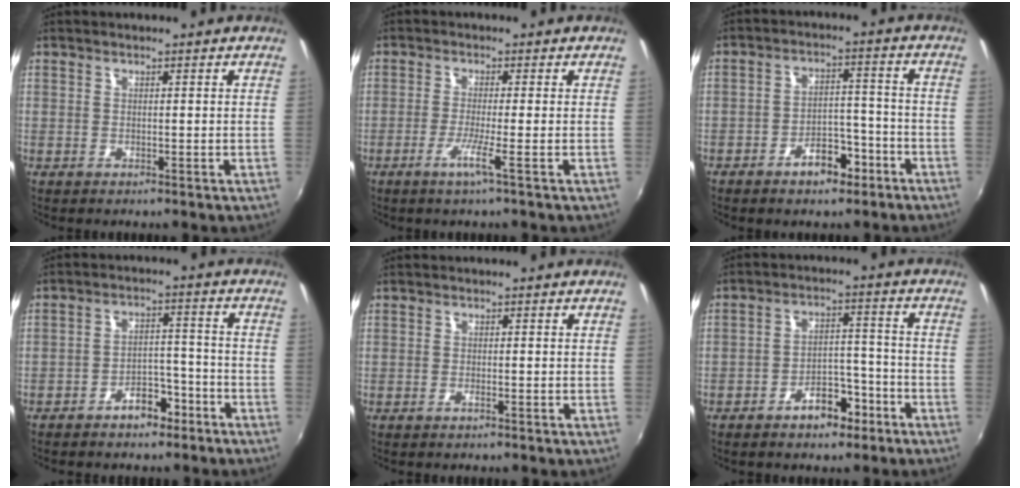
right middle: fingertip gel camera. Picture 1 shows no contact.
{"total": 3.6, "force": [-1.8, -1.1, 3.0], "torque": [-0.067, -0.009, -0.038]}
{"total": 7.2, "force": [-4.8, 3.8, 3.8], "torque": [-0.067, 0.024, -0.057]}
{"total": 6.5, "force": [-4.7, 3.4, 2.8], "torque": [-0.055, 0.027, -0.057]}
{"total": 0.6, "force": [-0.4, 0.0, 0.5], "torque": [-0.009, 0.002, -0.007]}
{"total": 7.2, "force": [-4.8, 3.9, 3.8], "torque": [-0.064, 0.024, -0.058]}